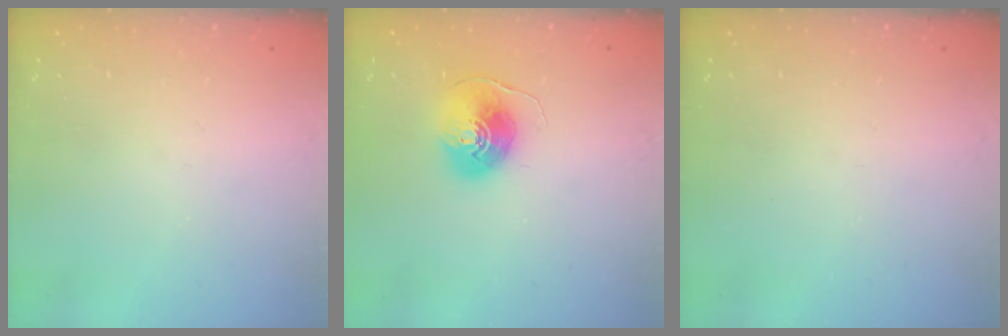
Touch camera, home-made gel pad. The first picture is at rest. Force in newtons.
{"total": 8.3, "press": 8.3, "slide": 0.6}
{"total": 0.0}